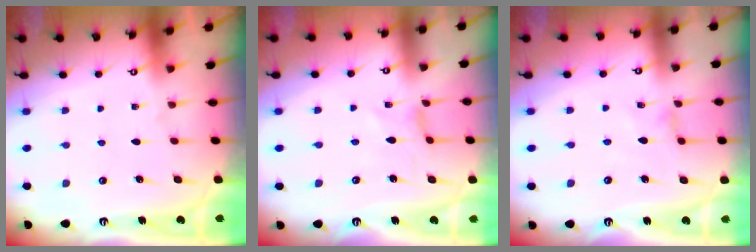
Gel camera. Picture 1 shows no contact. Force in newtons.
{"total": 0.0}
{"total": 0.0}